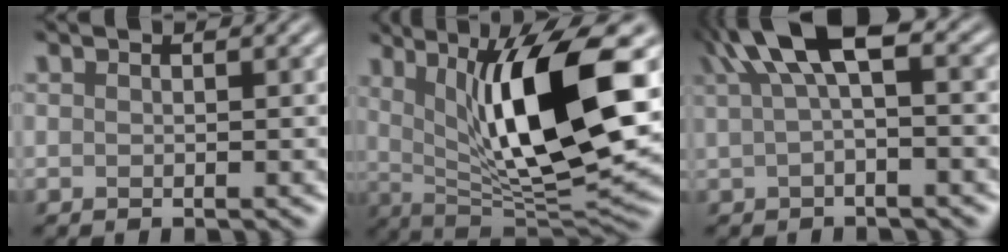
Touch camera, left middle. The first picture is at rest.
{"total": 12.9, "force": [2.8, 3.6, 12.0], "torque": [-0.187, -0.007, 0.052]}
{"total": 6.3, "force": [2.4, 2.2, 5.4], "torque": [-0.095, 0.020, 0.038]}